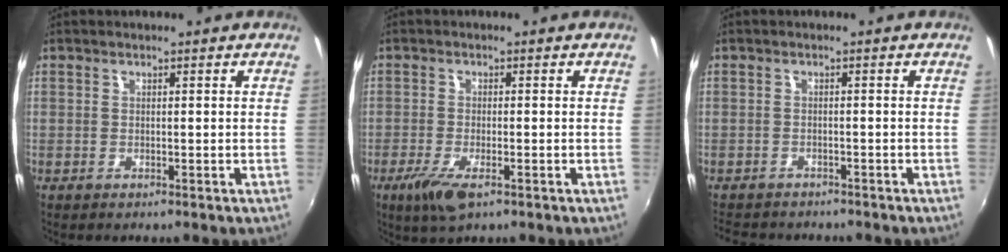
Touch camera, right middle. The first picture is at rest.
{"total": 5.6, "force": [-3.1, 1.6, 4.4], "torque": [-0.101, -0.019, -0.057]}
{"total": 5.6, "force": [-4.9, 2.3, 1.3], "torque": [-0.042, -0.010, -0.082]}